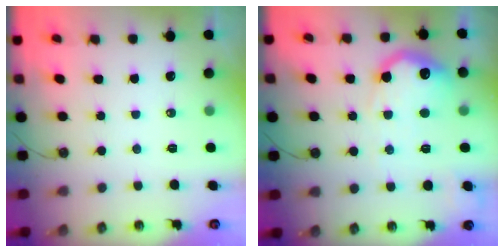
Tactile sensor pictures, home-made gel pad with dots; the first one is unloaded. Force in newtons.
{"total": 15.9, "press": 15.9, "slide": 1.1}